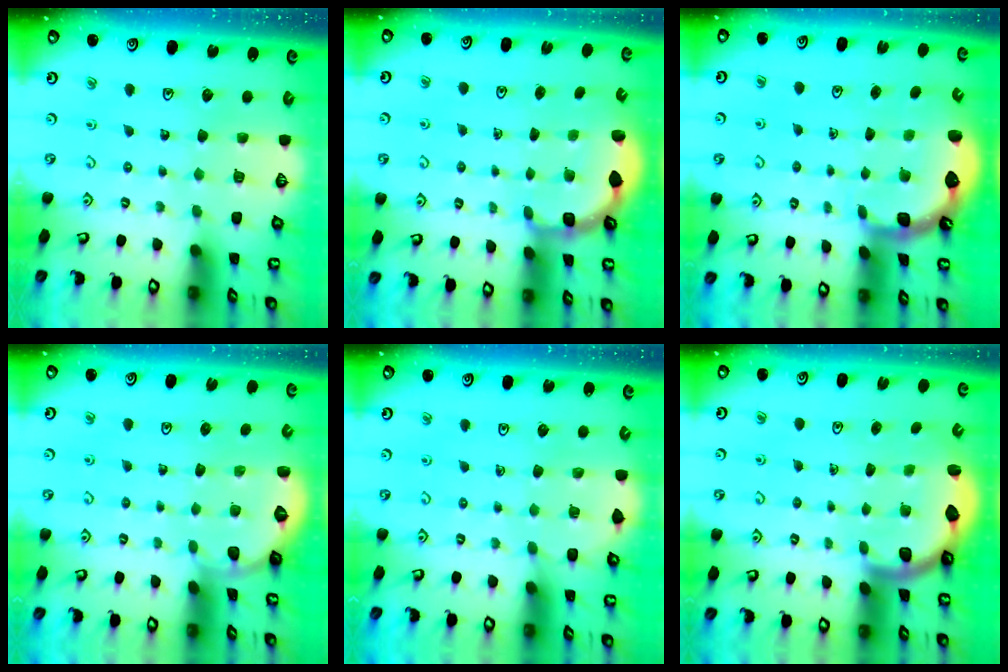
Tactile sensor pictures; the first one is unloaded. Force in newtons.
{"total": 2.7, "press": 2.3, "slide": 1.4}
{"total": 2.5, "press": 1.7, "slide": 1.8}
{"total": 0.0}
{"total": 4.3, "press": 4.3, "slide": 0.4}
{"total": 2.5, "press": 2.2, "slide": 1.1}